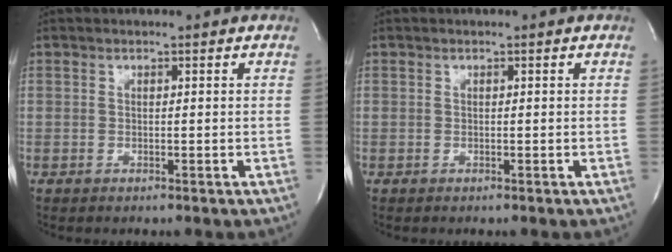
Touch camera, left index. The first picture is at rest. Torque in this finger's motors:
{"motor_torque": [0.02, -0.01, -0.01, -0.01]}